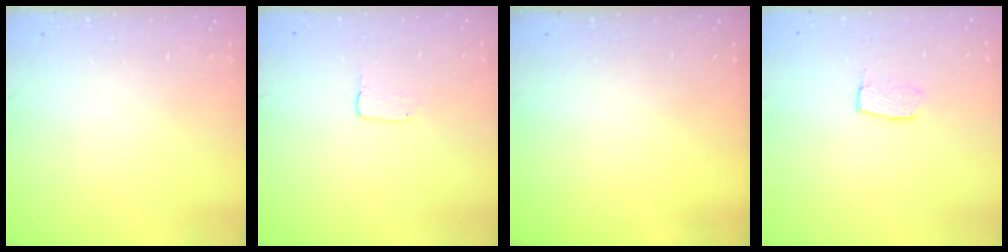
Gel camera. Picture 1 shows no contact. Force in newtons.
{"total": 2.0, "press": 2.0, "slide": 0.1}
{"total": 0.0}
{"total": 5.2, "press": 5.1, "slide": 0.5}